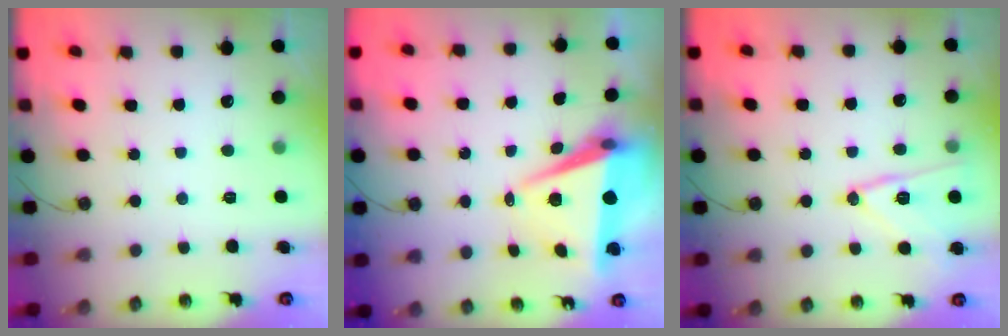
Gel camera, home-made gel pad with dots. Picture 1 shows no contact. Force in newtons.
{"total": 8.1, "press": 6.9, "slide": 4.3}
{"total": 13.3, "press": 13.3, "slide": 0.4}